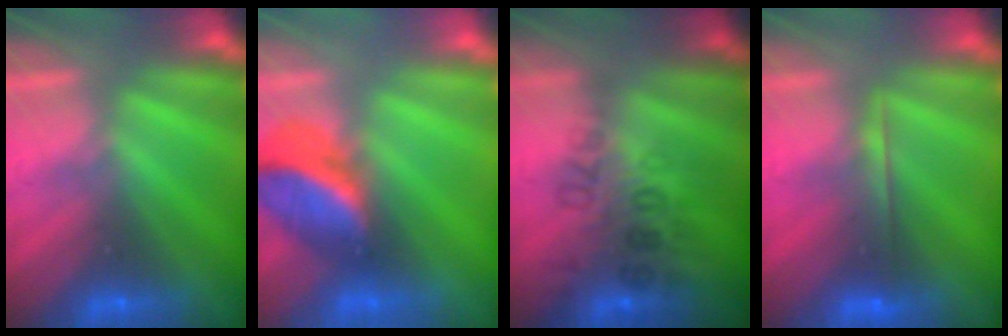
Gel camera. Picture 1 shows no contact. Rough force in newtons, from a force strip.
{"total": 2.6}
{"total": 2.8}
{"total": 2.1}